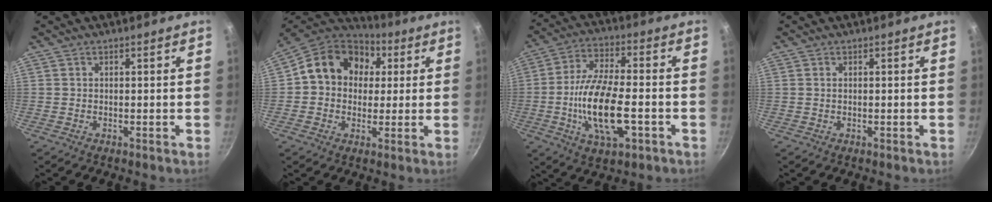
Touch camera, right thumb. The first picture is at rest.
{"total": 15.0, "force": [2.3, 12.3, 8.2], "torque": [-0.111, 0.028, 0.029]}
{"total": 16.1, "force": [-3.6, 6.7, 14.2], "torque": [-0.265, 0.016, -0.063]}
{"total": 0.0}